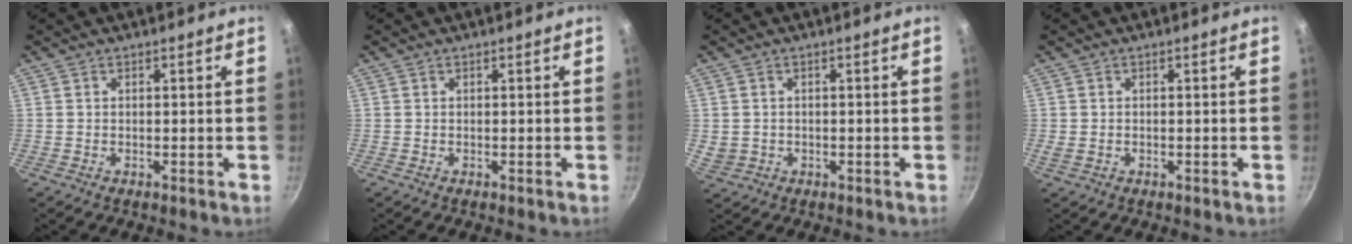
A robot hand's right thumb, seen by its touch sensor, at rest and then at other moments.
{"total": 0.0}
{"total": 2.7, "force": [-0.2, 2.4, 1.3], "torque": [-0.022, 0.005, 0.007]}
{"total": 1.3, "force": [-0.2, 1.0, 0.8], "torque": [-0.015, 0.000, -0.001]}